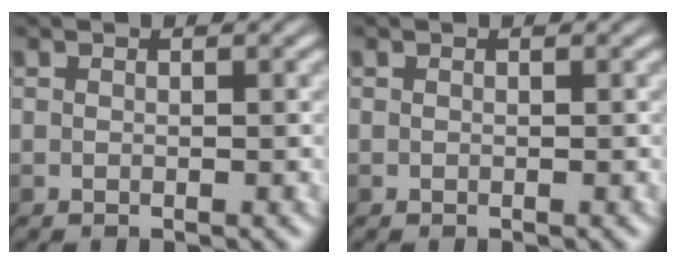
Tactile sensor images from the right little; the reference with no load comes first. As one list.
[{"total": 0.0}]